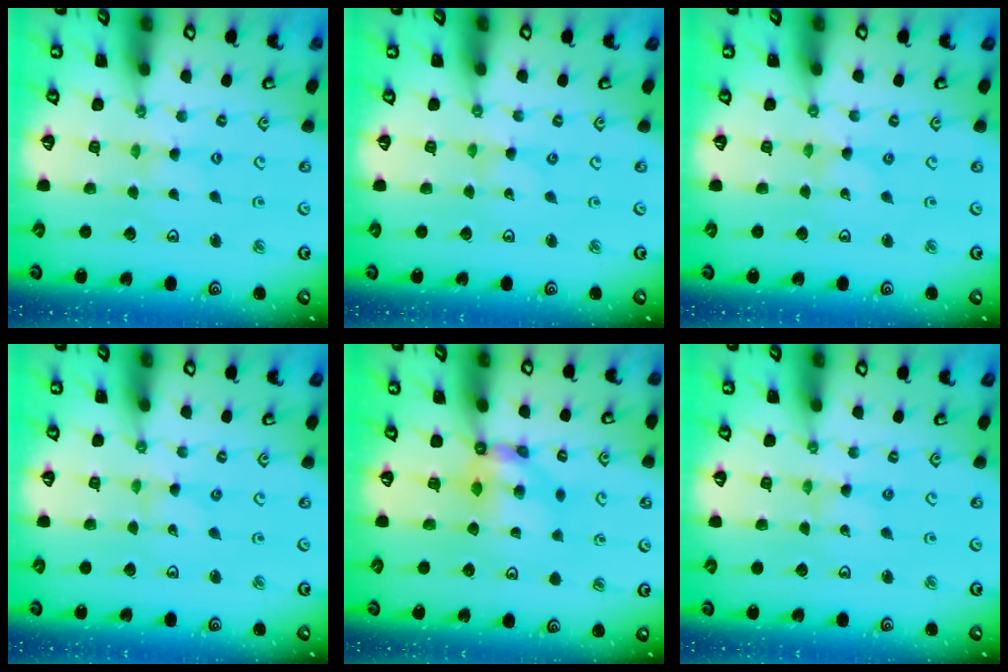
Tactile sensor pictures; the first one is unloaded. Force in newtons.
{"total": 0.0}
{"total": 0.0}
{"total": 0.0}
{"total": 6.7, "press": 6.7, "slide": 0.2}
{"total": 0.0}